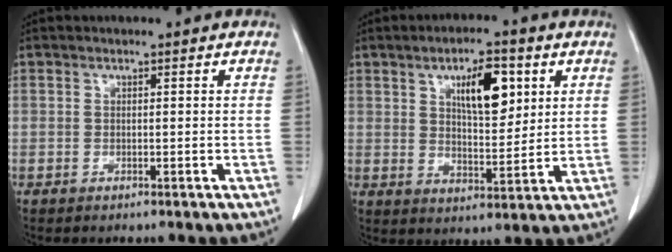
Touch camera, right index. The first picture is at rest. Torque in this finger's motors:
{"motor_torque": [1.18, 0.59, 0.46, 0.13]}